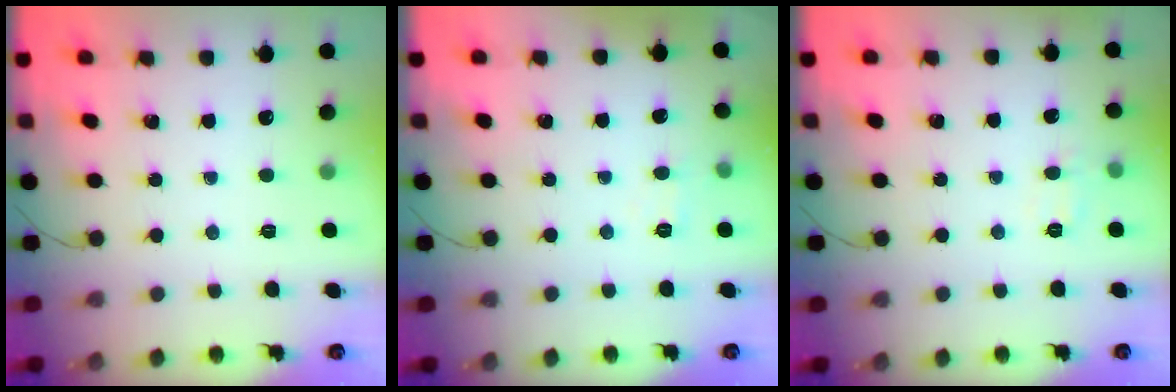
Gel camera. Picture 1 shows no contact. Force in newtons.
{"total": 3.9, "press": 3.6, "slide": 1.5}
{"total": 6.0, "press": 5.8, "slide": 1.5}